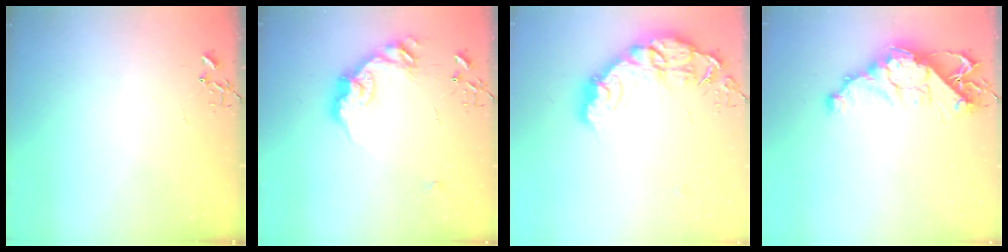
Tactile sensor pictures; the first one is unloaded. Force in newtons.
{"total": 16.0, "press": 16.0, "slide": 0.3}
{"total": 18.2, "press": 18.2, "slide": 1.3}
{"total": 13.4, "press": 13.4, "slide": 1.1}